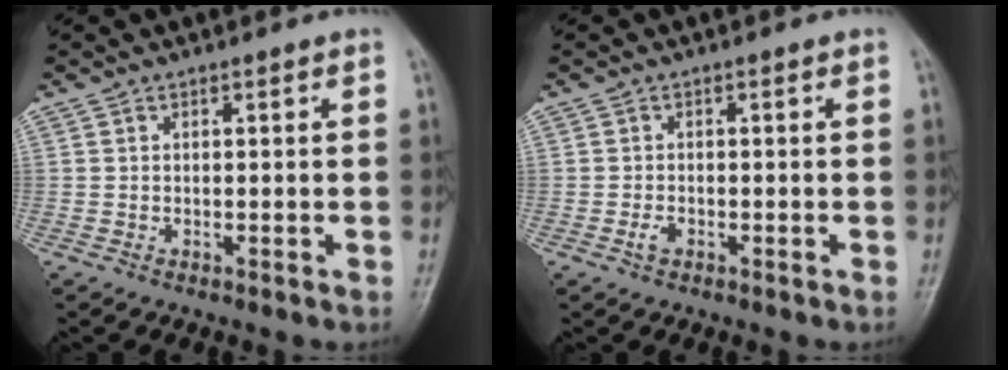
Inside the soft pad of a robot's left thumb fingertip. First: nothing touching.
{"total": 1.5, "force": [-0.7, 0.9, 0.9], "torque": [-0.021, 0.003, -0.016]}